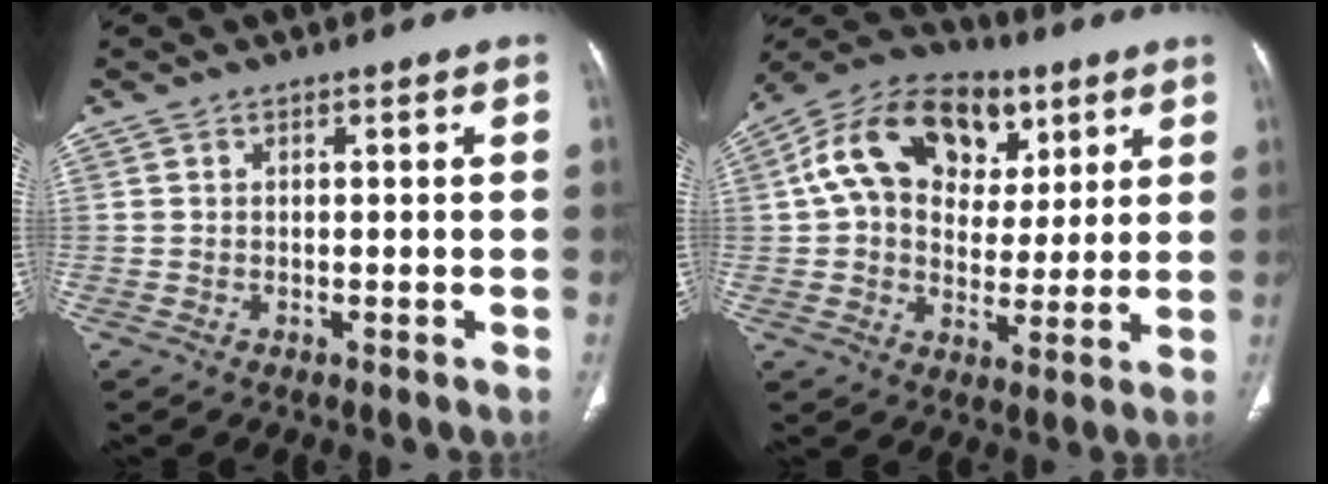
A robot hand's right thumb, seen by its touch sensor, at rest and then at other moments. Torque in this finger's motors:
{"motor_torque": [1.20, 2.62, 1.00, -0.56, 0.44]}